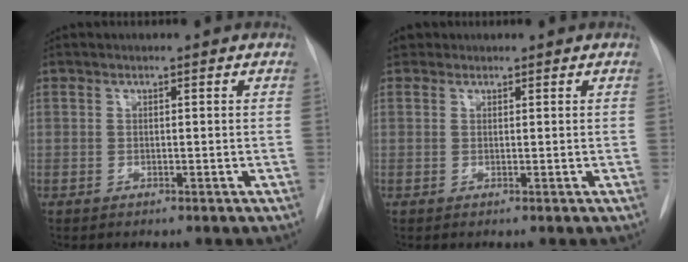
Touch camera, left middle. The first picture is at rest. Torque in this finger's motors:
{"motor_torque": [0.07, -0.04, -0.06, 0.00]}